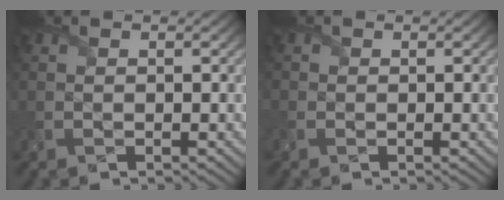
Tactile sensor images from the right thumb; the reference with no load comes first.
{"total": 0.7, "force": [-0.2, 0.6, -0.1], "torque": [0.000, -0.003, -0.006]}